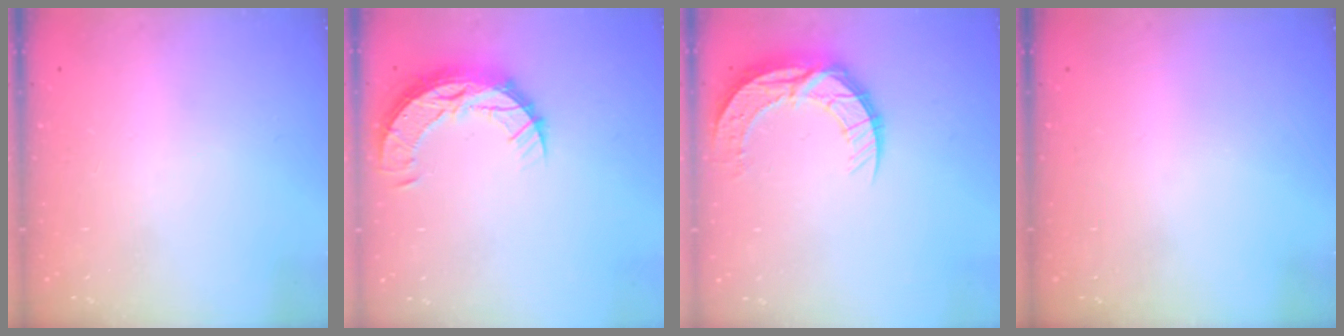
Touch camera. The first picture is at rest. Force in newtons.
{"total": 10.3, "press": 10.2, "slide": 0.8}
{"total": 10.6, "press": 10.6, "slide": 0.7}
{"total": 0.0}